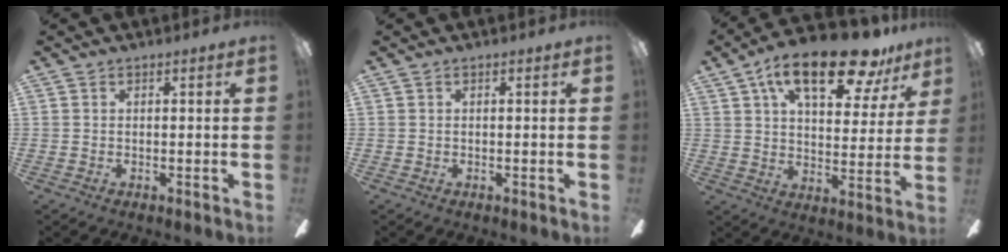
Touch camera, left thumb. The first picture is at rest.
{"total": 0.0}
{"total": 19.9, "force": [12.4, 7.8, 13.5], "torque": [-0.214, -0.053, 0.203]}